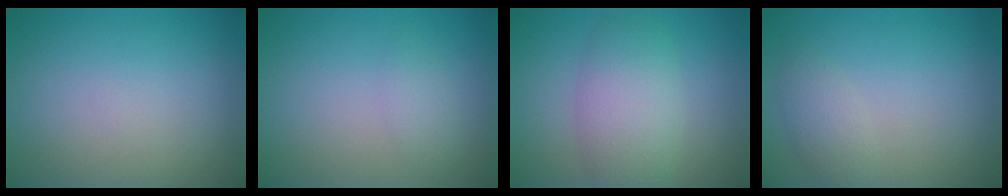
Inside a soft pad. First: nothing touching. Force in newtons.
{"total": 1.2, "press": 1.2, "slide": 0.1}
{"total": 5.1, "press": 5.1, "slide": 0.1}
{"total": 1.8, "press": 1.8, "slide": 0.1}